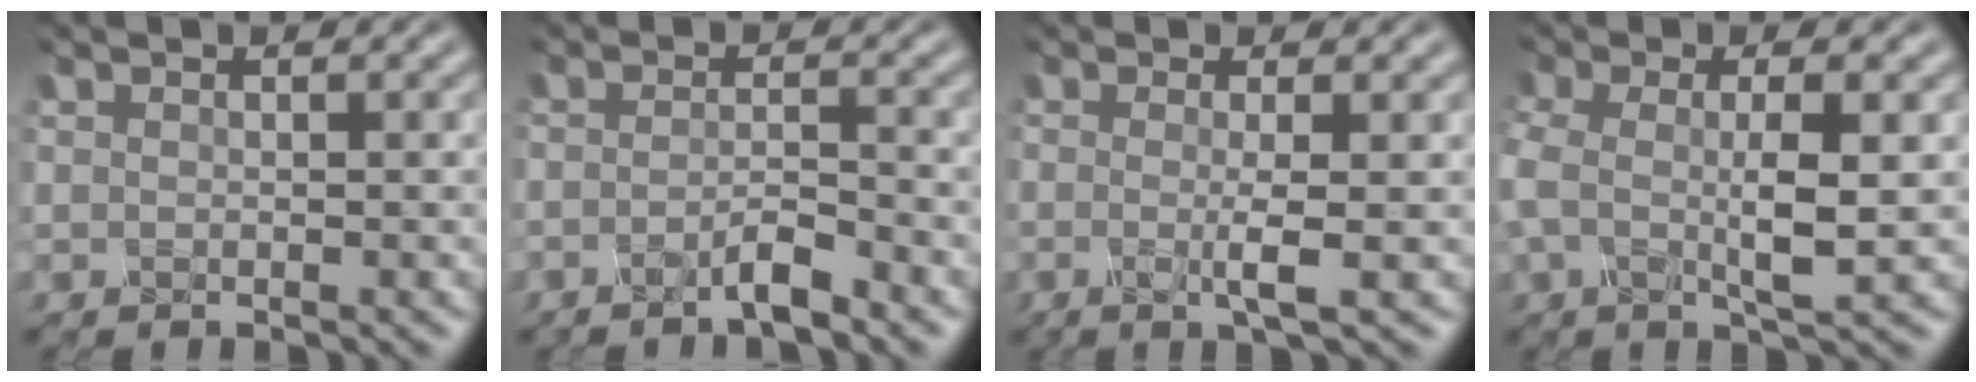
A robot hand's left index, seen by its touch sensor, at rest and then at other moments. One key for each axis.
{"total": 2.4, "fx": -2.0, "fy": 0.2, "fz": 1.4, "tx": -0.020, "ty": -0.003, "tz": -0.043}
{"total": 2.5, "fx": -0.7, "fy": 0.2, "fz": 2.4, "tx": -0.043, "ty": -0.008, "tz": -0.016}
{"total": 5.1, "fx": -0.9, "fy": 1.4, "fz": 4.8, "tx": -0.097, "ty": 0.000, "tz": -0.021}